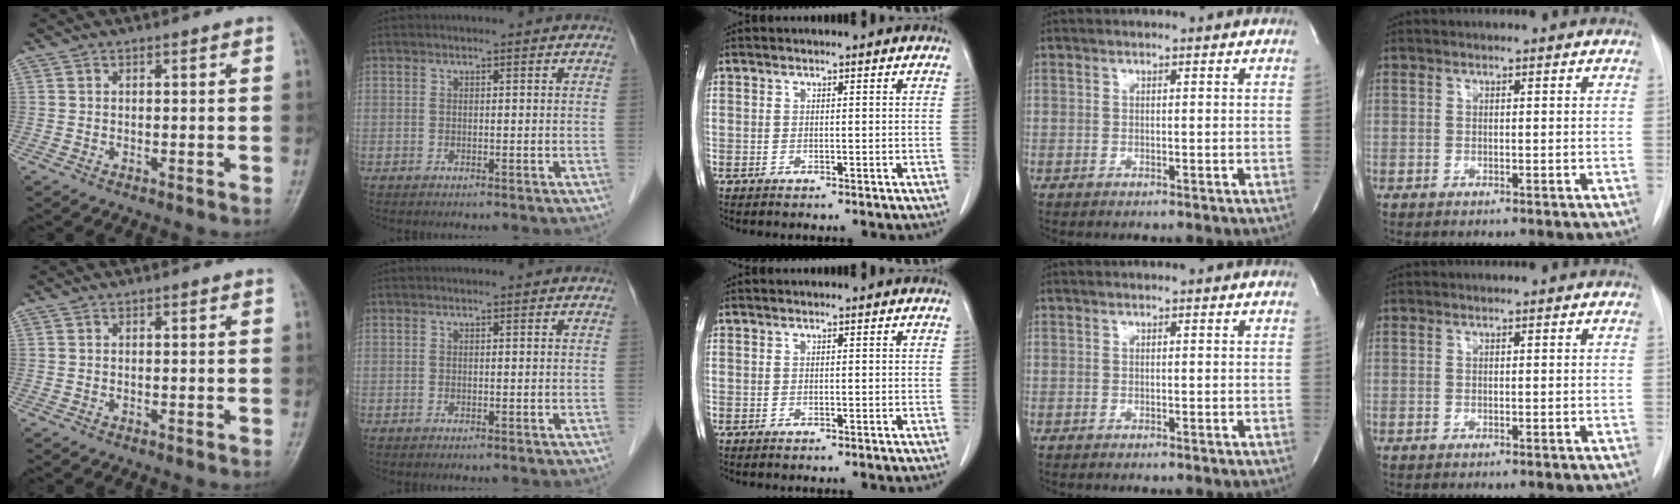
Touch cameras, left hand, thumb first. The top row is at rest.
{}